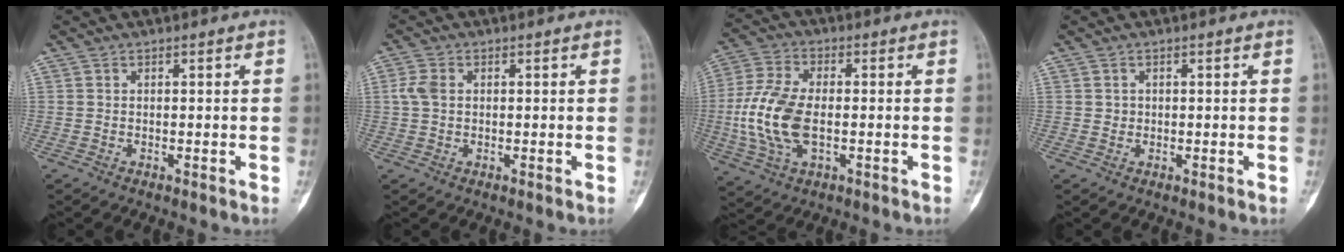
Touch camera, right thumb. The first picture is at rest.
{"total": 3.2, "force": [0.4, 2.3, 2.2], "torque": [-0.054, 0.006, 0.005]}
{"total": 13.4, "force": [-1.5, 7.3, 11.1], "torque": [-0.249, 0.005, -0.029]}
{"total": 1.0, "force": [0.1, 0.9, 0.2], "torque": [0.002, 0.002, 0.003]}